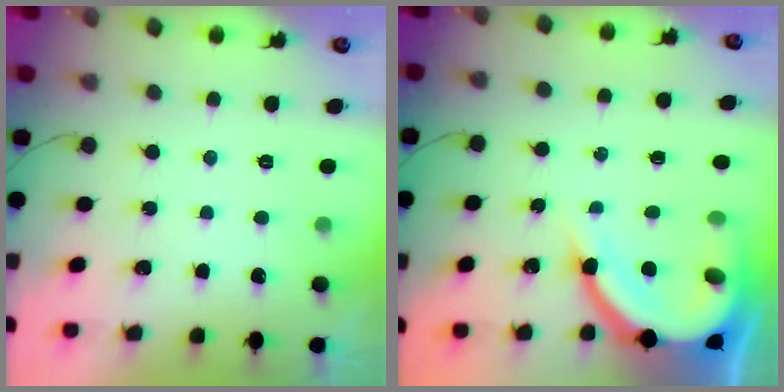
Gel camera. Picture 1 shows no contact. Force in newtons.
{"total": 13.3, "press": 13.2, "slide": 1.5}